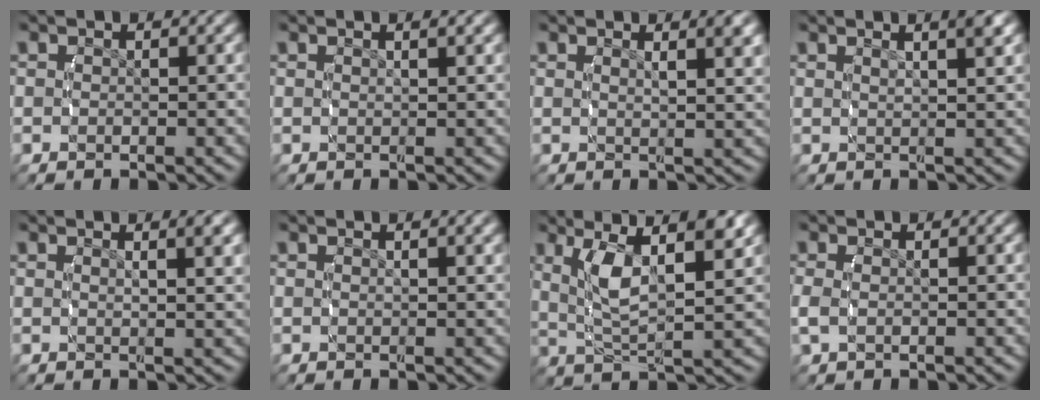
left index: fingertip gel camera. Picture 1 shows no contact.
{"total": 1.2, "force": [0.7, -0.5, 0.8], "torque": [-0.010, 0.003, 0.017]}
{"total": 2.9, "force": [1.6, -0.1, 2.4], "torque": [-0.024, -0.002, 0.032]}
{"total": 3.5, "force": [2.0, 0.3, 2.9], "torque": [-0.027, 0.011, 0.035]}
{"total": 2.5, "force": [1.3, -0.3, 2.1], "torque": [-0.023, 0.001, 0.027]}
{"total": 1.3, "force": [0.7, -0.4, 1.0], "torque": [-0.009, 0.002, 0.017]}
{"total": 7.0, "force": [2.1, 3.0, 6.0], "torque": [-0.115, -0.001, 0.042]}
{"total": 1.2, "force": [-0.2, 0.6, 1.0], "torque": [-0.038, -0.008, 0.004]}